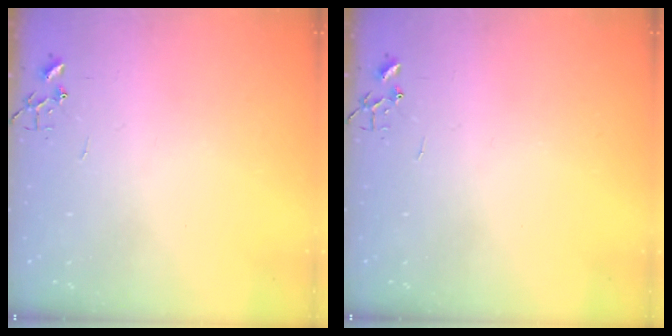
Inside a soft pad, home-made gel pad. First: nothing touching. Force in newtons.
{"total": 0.0}